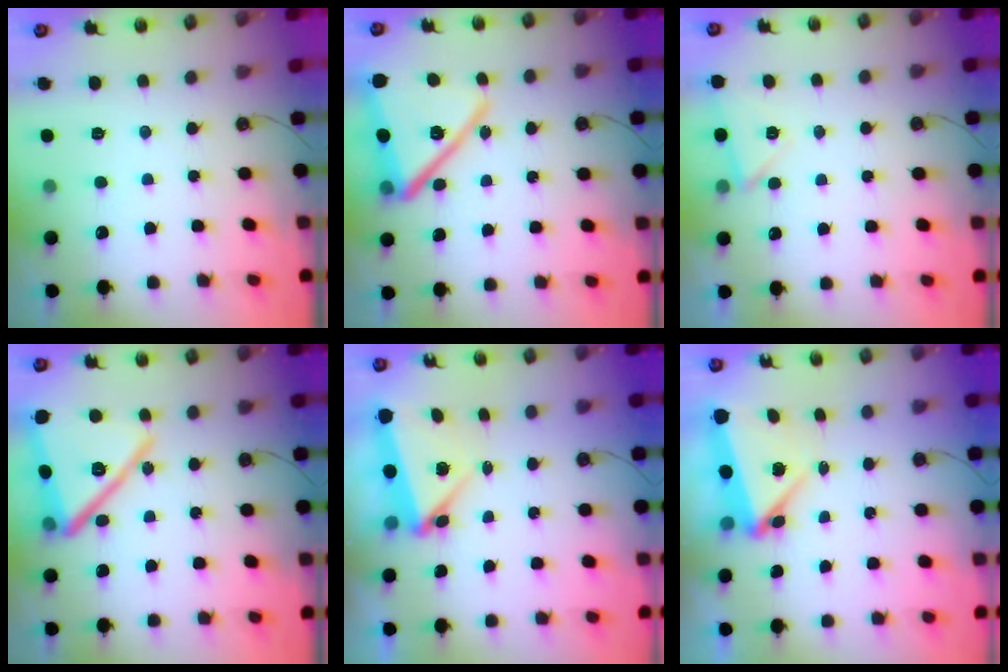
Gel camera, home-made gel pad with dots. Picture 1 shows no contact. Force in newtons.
{"total": 19.7, "press": 19.5, "slide": 3.0}
{"total": 3.8, "press": 3.2, "slide": 2.1}
{"total": 22.1, "press": 20.7, "slide": 7.6}
{"total": 5.6, "press": 5.6, "slide": 0.4}
{"total": 6.1, "press": 4.6, "slide": 4.1}